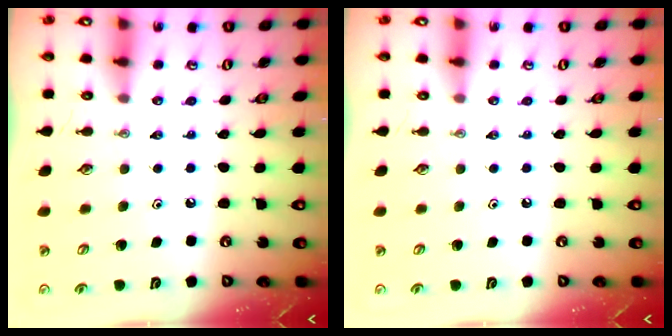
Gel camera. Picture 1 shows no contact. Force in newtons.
{"total": 0.0}